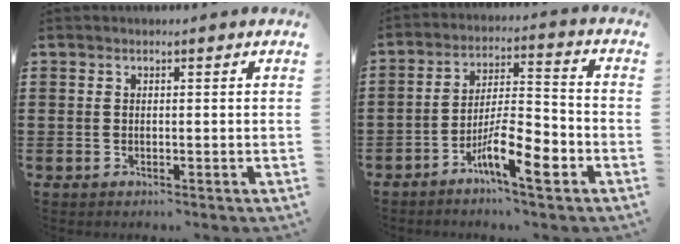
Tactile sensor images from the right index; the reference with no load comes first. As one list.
[{"total": 9.3, "force": [-5.5, 2.5, 7.1], "torque": [-0.132, 0.008, -0.099]}]